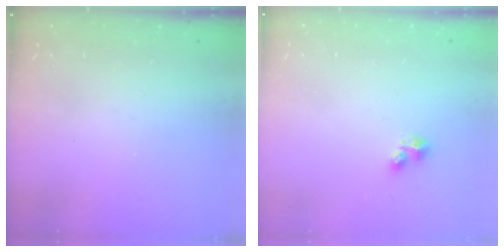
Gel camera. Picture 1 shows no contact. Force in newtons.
{"total": 2.3, "press": 2.2, "slide": 0.5}